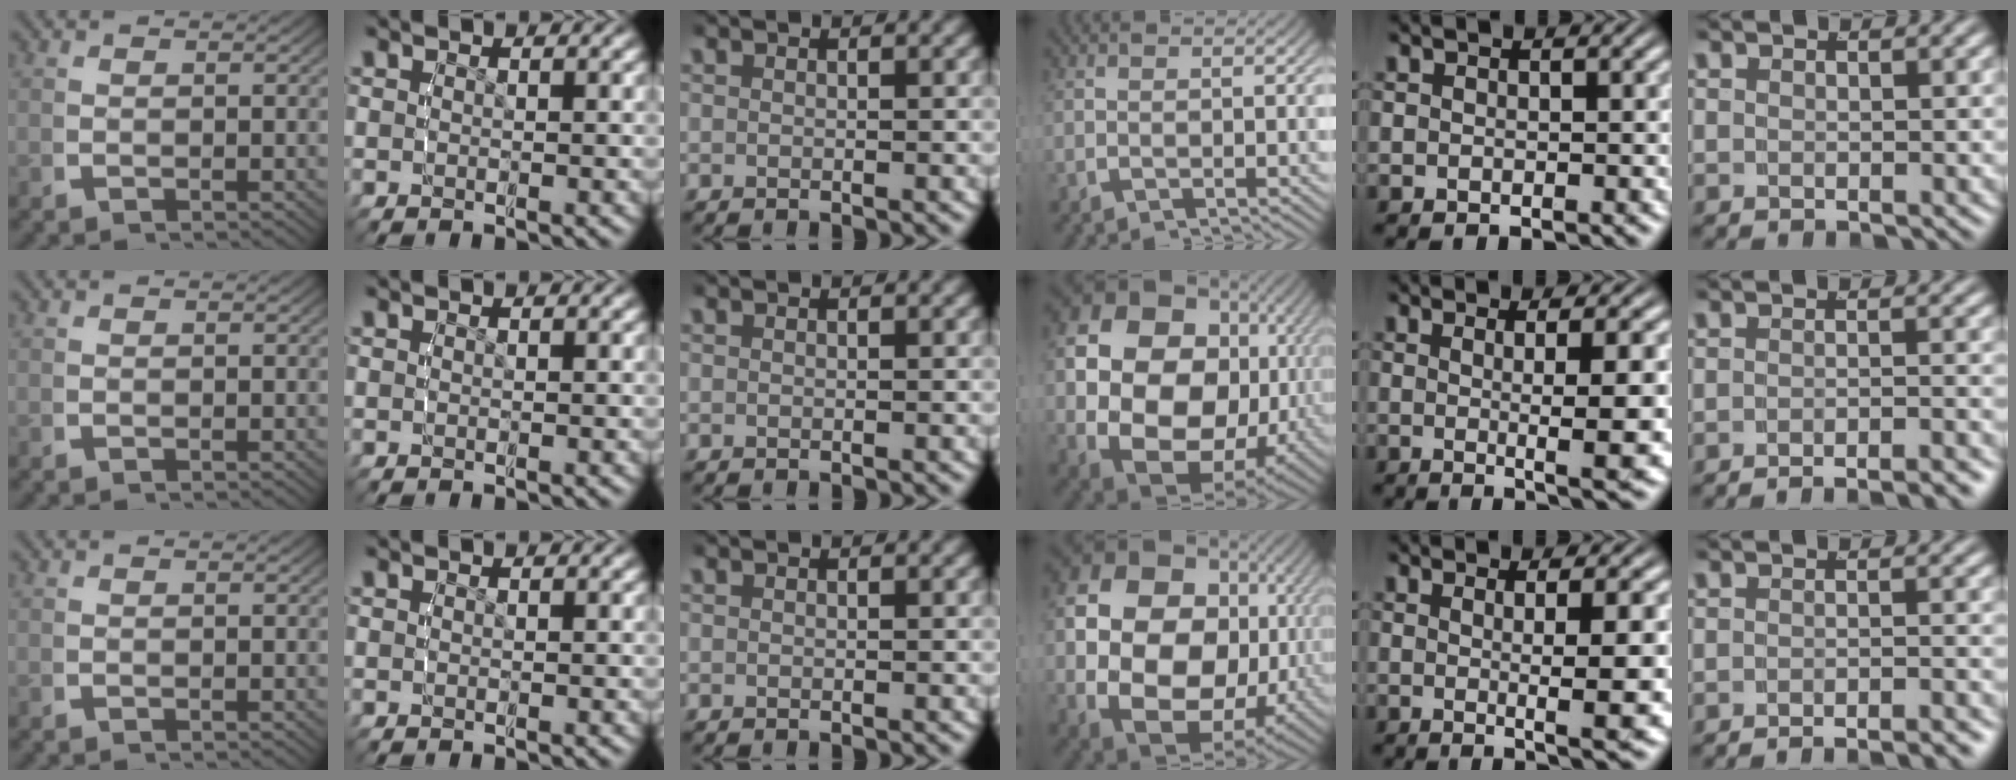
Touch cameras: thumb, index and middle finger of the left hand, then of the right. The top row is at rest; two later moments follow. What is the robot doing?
{"motion": "lift_and_place", "object": "cloth"}